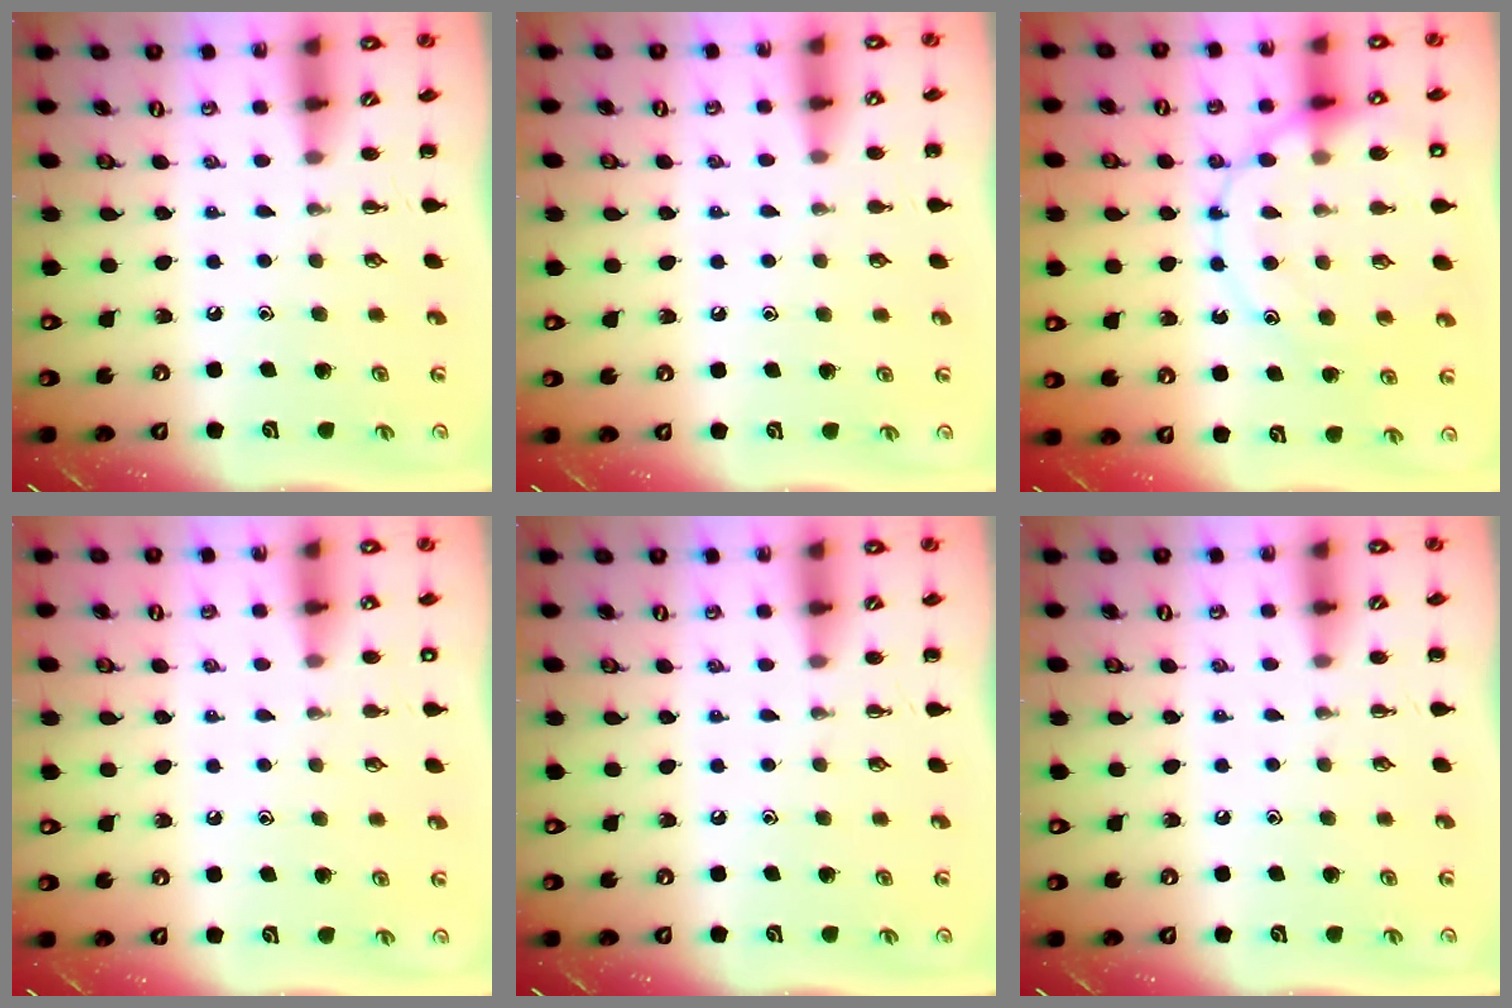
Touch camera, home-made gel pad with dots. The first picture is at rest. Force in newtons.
{"total": 3.1, "press": 3.0, "slide": 1.0}
{"total": 16.8, "press": 16.6, "slide": 2.1}
{"total": 1.1, "press": 1.1, "slide": 0.2}
{"total": 0.0}
{"total": 4.0, "press": 3.8, "slide": 1.2}